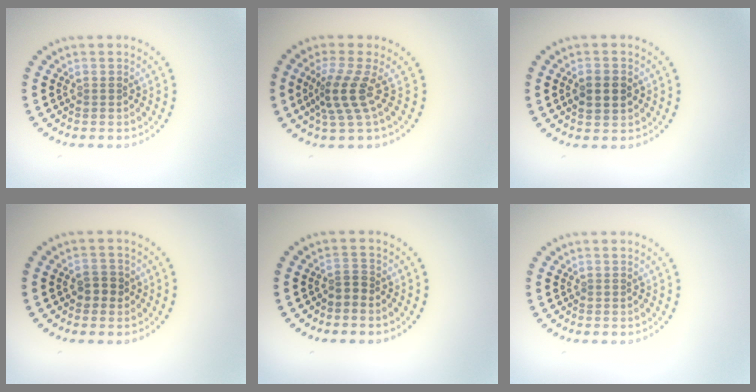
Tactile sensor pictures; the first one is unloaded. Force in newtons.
{"total": 3.4, "press": 2.4, "slide": 2.4}
{"total": 2.5, "press": 2.5, "slide": 0.1}
{"total": 1.8, "press": 1.8, "slide": 0.5}
{"total": 1.3, "press": 0.9, "slide": 0.9}
{"total": 0.0}